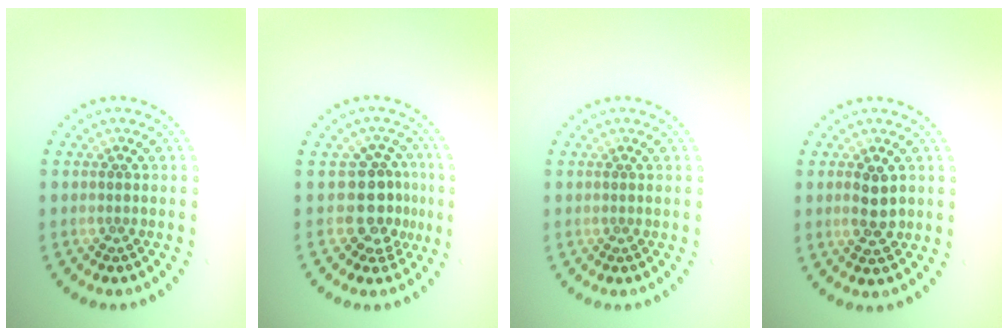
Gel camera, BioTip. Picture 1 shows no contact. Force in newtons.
{"total": 3.6, "press": 2.6, "slide": 2.5}
{"total": 0.0}
{"total": 2.5, "press": 2.5, "slide": 0.2}